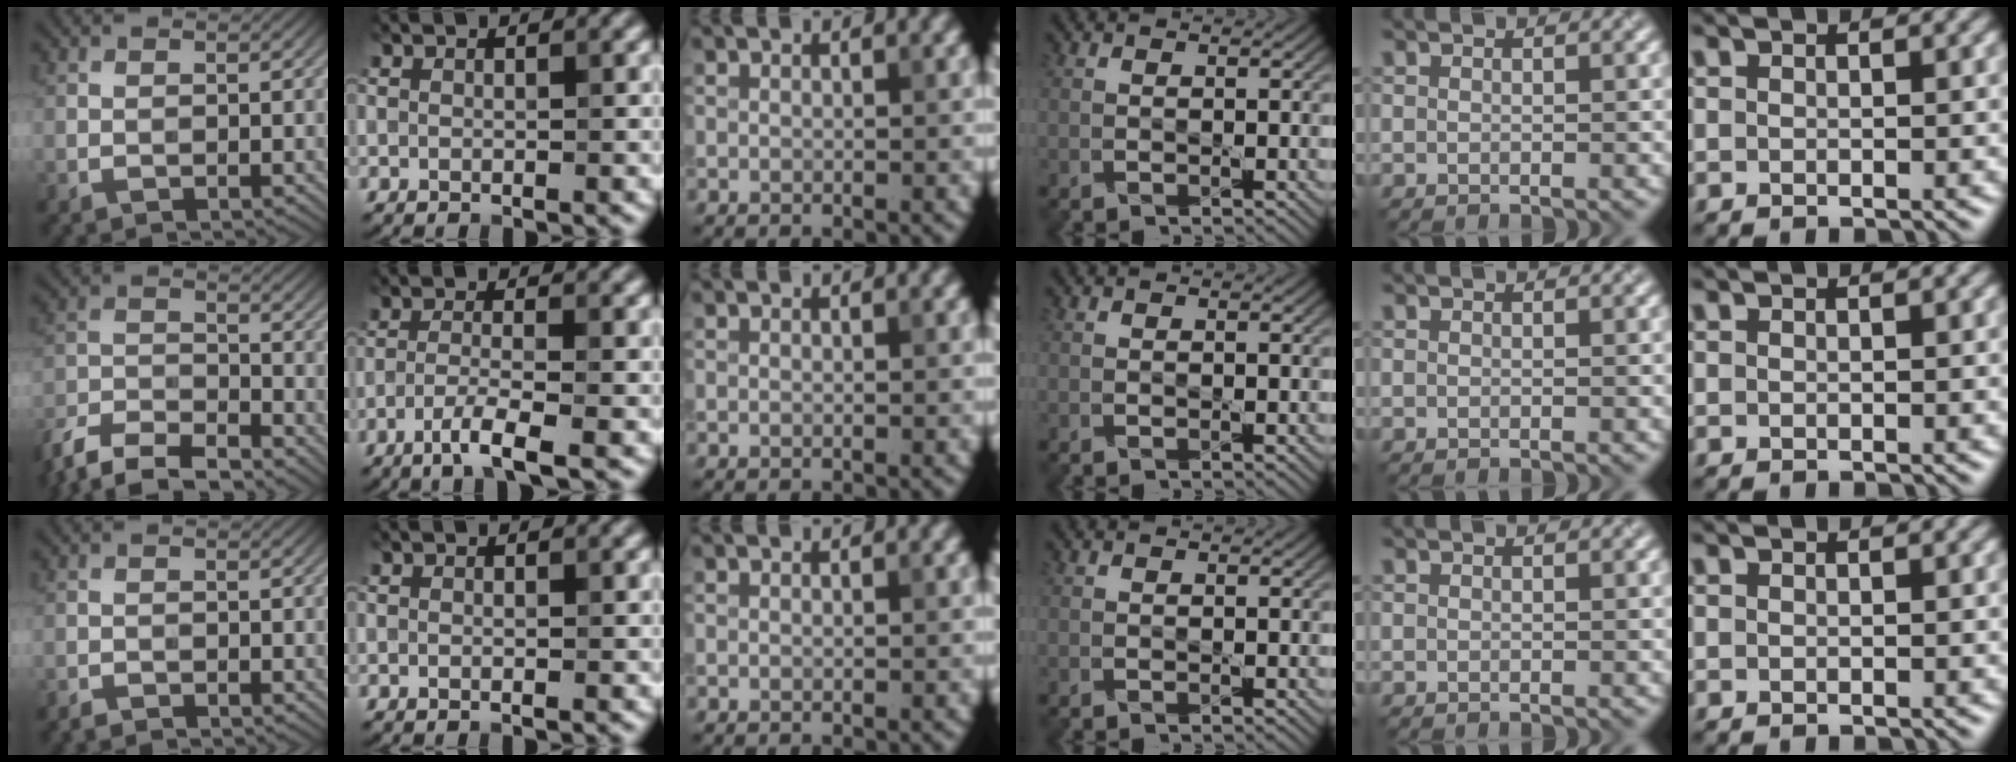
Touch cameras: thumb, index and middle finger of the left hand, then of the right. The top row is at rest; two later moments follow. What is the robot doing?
{"motion": "pour", "object": "bucket"}